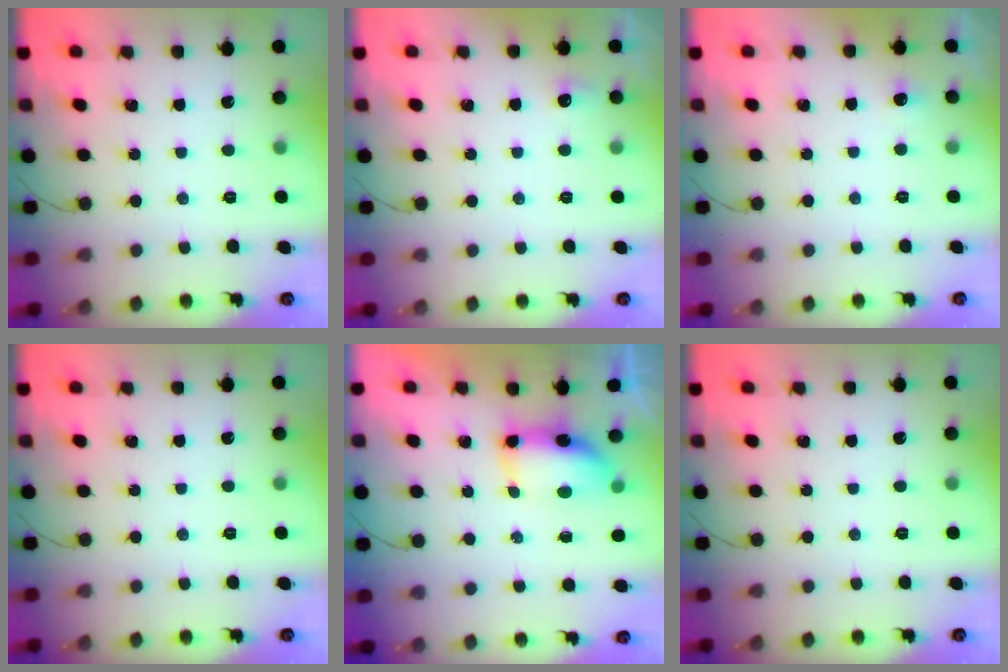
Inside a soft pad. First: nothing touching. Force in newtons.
{"total": 4.0, "press": 3.6, "slide": 1.8}
{"total": 11.0, "press": 3.4, "slide": 10.5}
{"total": 0.0}
{"total": 7.7, "press": 7.7, "slide": 0.6}
{"total": 0.0}